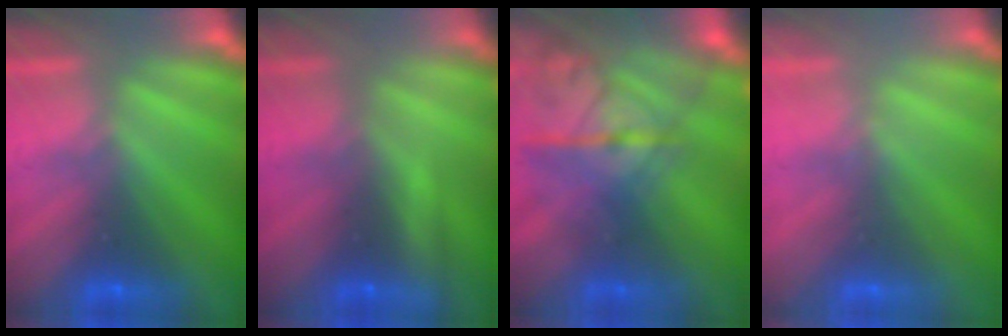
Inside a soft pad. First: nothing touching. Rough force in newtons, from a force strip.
{"total": 2.1}
{"total": 7.8}
{"total": 2.2}